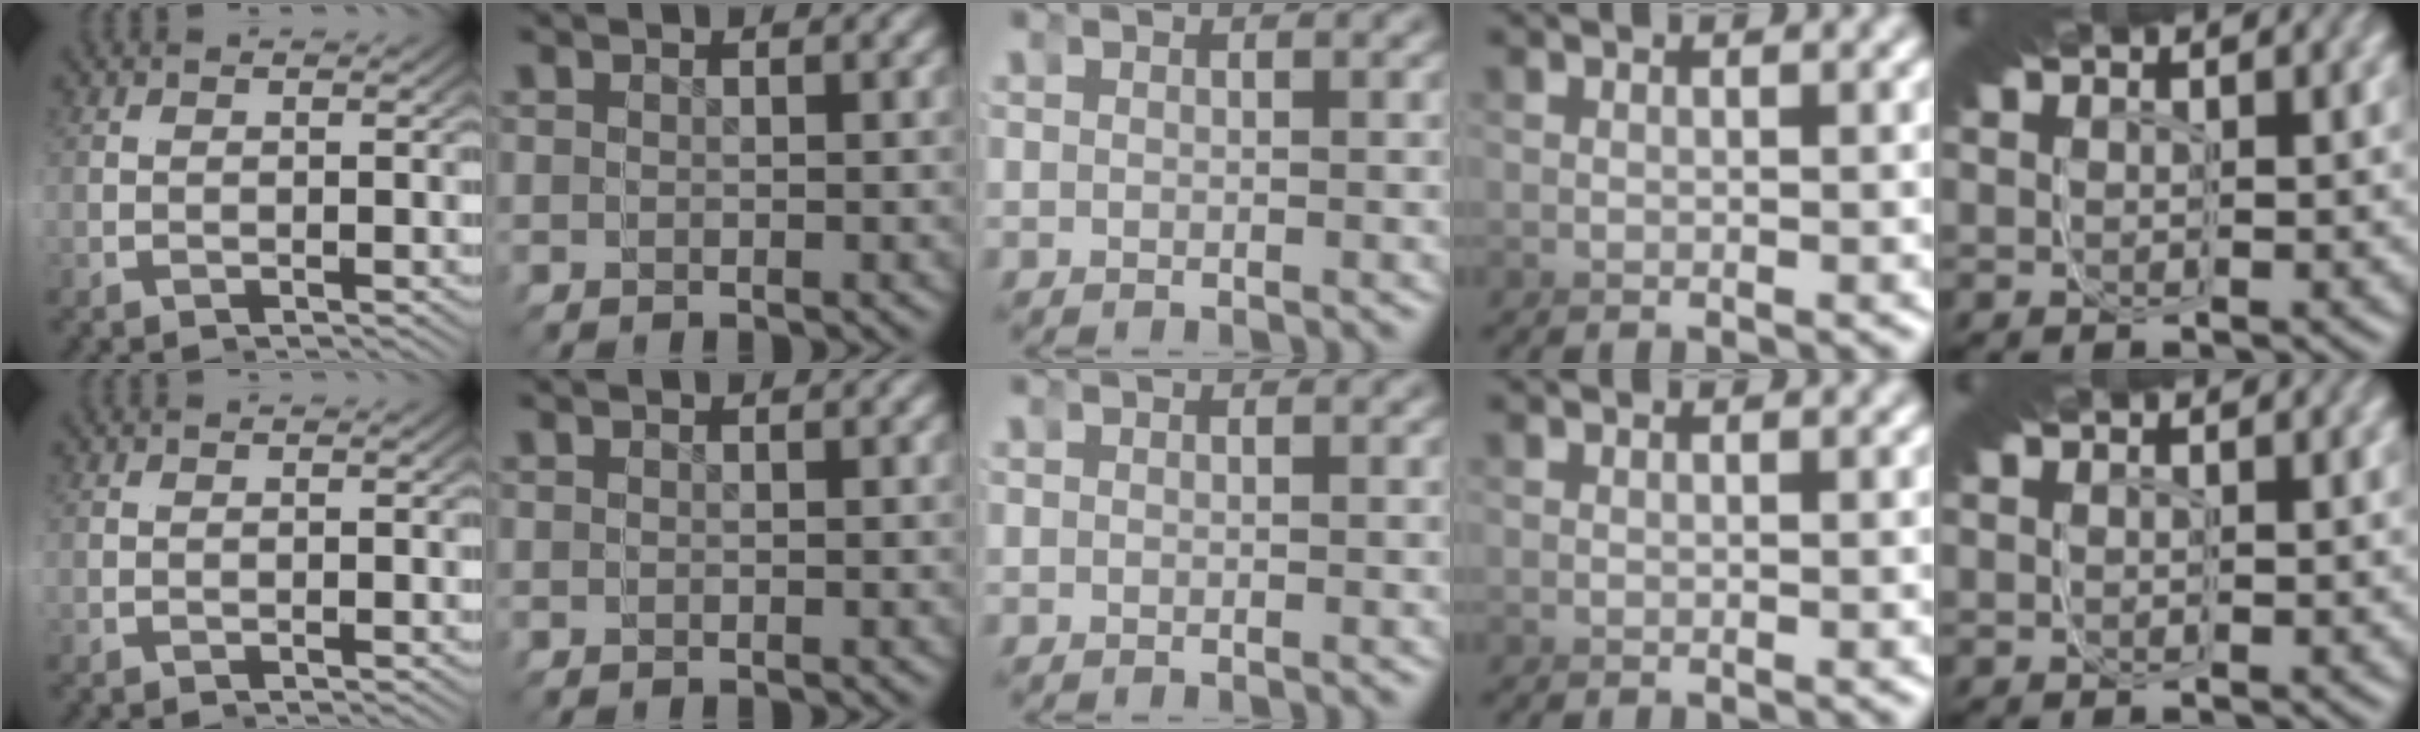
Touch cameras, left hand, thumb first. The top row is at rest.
{}